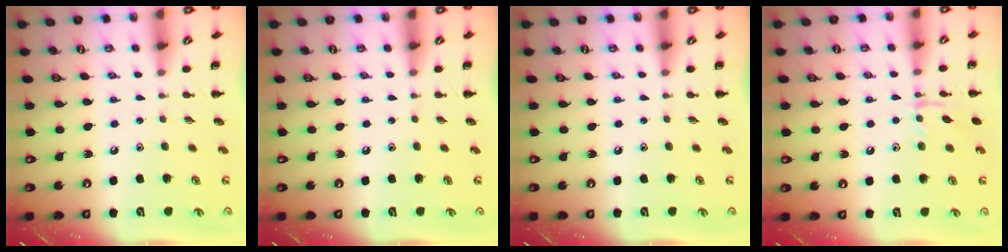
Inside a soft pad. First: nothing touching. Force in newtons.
{"total": 0.0}
{"total": 0.0}
{"total": 8.2, "press": 8.2, "slide": 0.6}